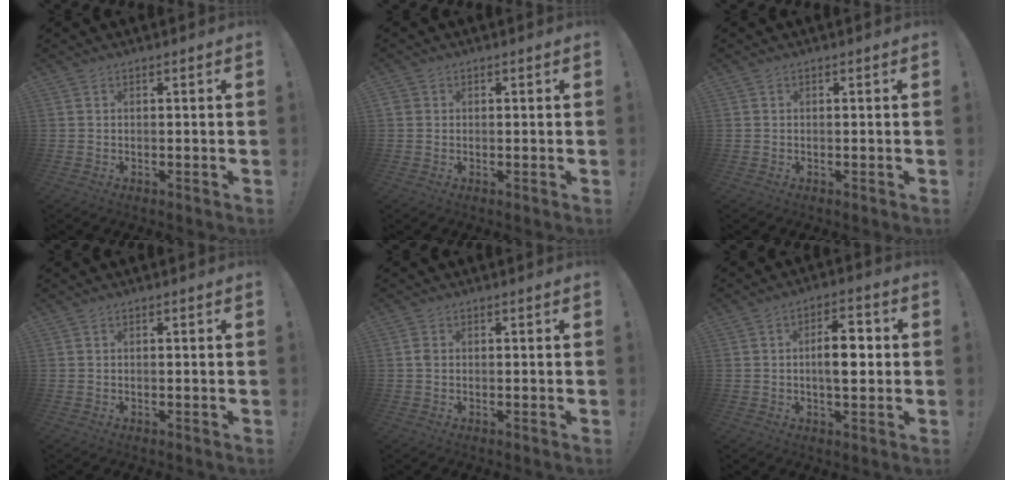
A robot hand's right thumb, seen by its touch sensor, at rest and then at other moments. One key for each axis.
{"total": 1.3, "fx": 0.3, "fy": 1.1, "fz": 0.4, "tx": -0.009, "ty": 0.004, "tz": 0.006}
{"total": 0.0}
{"total": 0.0}
{"total": 1.6, "fx": 0.0, "fy": 1.1, "fz": 1.1, "tx": -0.022, "ty": 0.004, "tz": 0.001}
{"total": 8.7, "fx": 0.0, "fy": 4.0, "fz": 7.7, "tx": -0.108, "ty": 0.008, "tz": -0.006}